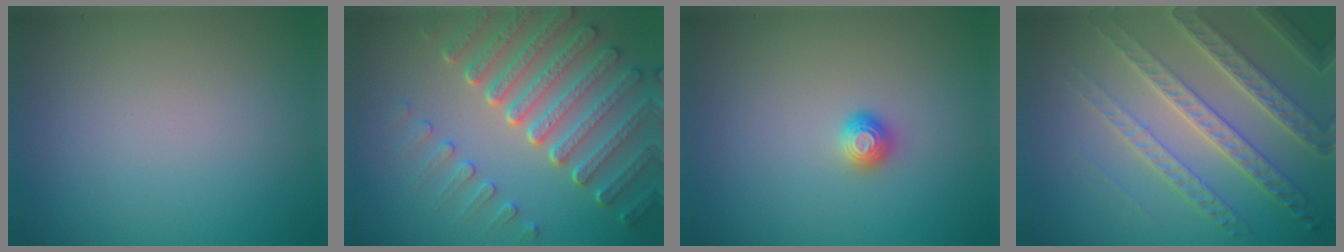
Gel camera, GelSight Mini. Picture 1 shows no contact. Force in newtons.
{"total": 7.6, "press": 5.7, "slide": 5.0}
{"total": 1.1, "press": 1.1, "slide": 0.1}
{"total": 7.7, "press": 5.3, "slide": 5.6}